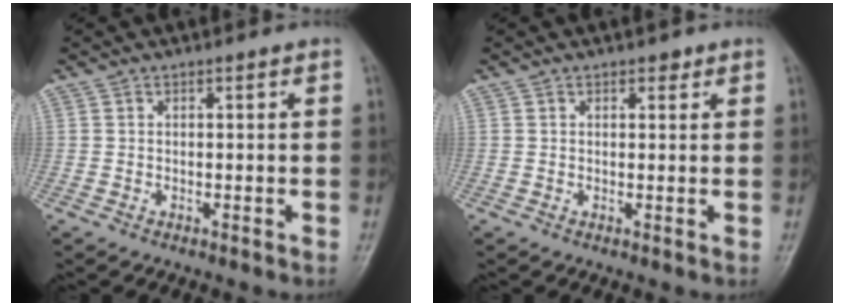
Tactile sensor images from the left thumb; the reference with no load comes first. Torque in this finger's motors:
{"motor_torque": [-0.14, -0.05, 0.01, 0.14, -0.12]}